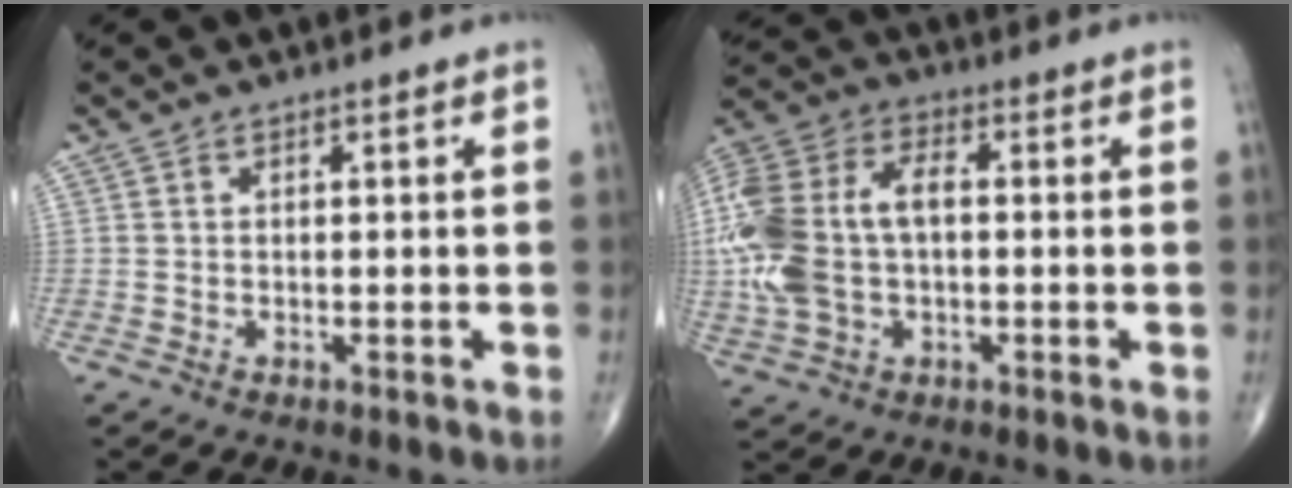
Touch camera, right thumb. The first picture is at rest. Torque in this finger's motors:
{"motor_torque": [2.46, 2.45, 1.71, -0.11, 0.25]}